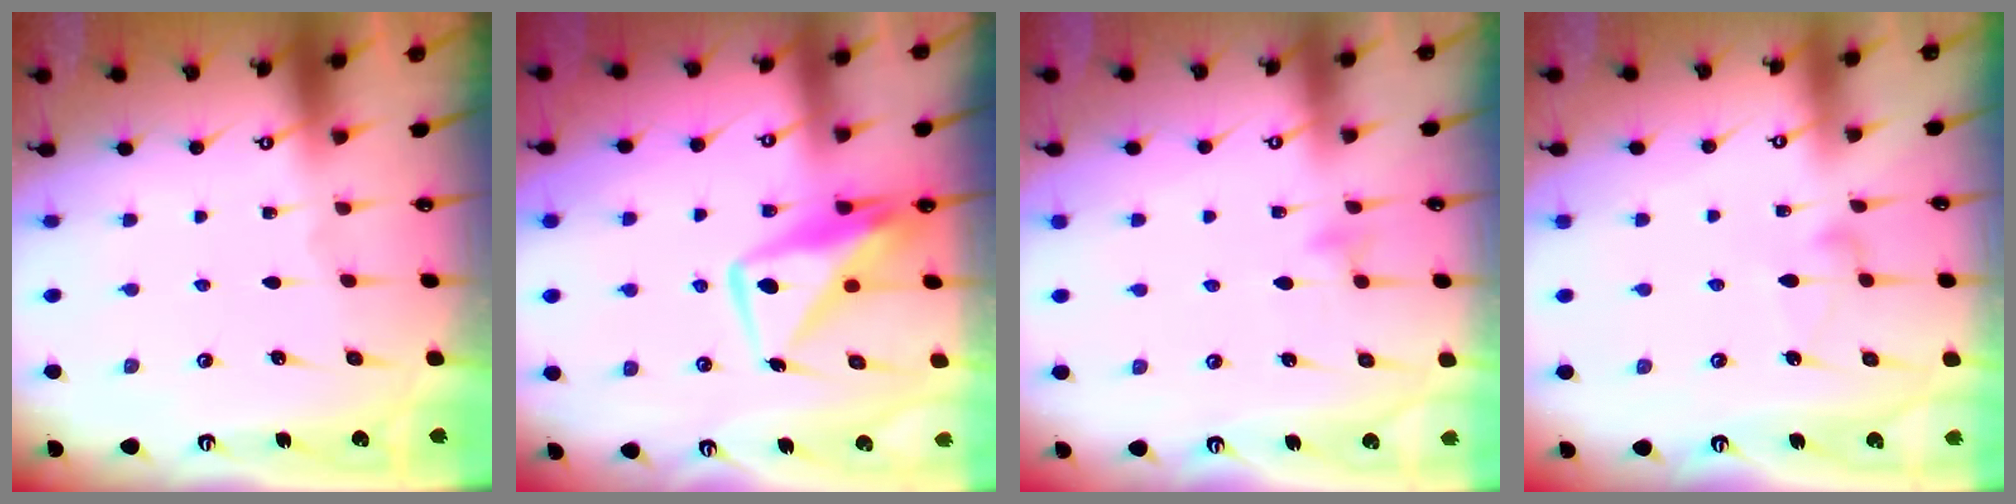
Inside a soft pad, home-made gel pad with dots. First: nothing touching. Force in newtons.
{"total": 11.0, "press": 10.9, "slide": 1.0}
{"total": 4.6, "press": 4.5, "slide": 0.4}
{"total": 6.0, "press": 6.0, "slide": 0.4}